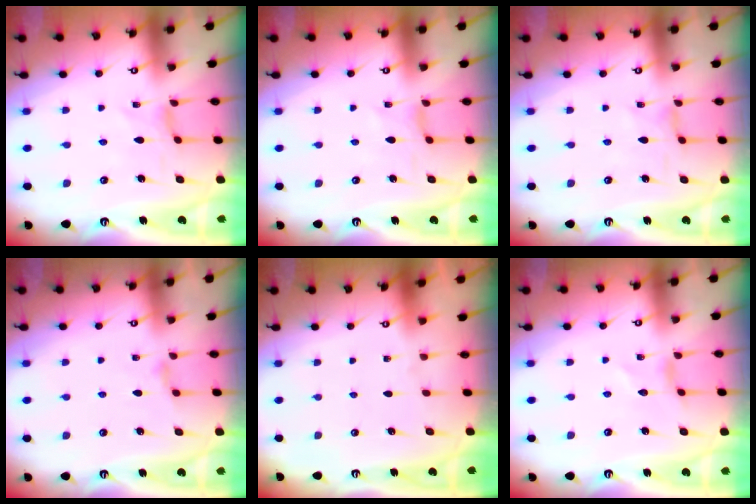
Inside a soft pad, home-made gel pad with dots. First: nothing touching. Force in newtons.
{"total": 1.6, "press": 1.6, "slide": 0.1}
{"total": 0.0}
{"total": 2.9, "press": 2.8, "slide": 0.5}
{"total": 0.0}
{"total": 0.5, "press": 0.5, "slide": 0.1}